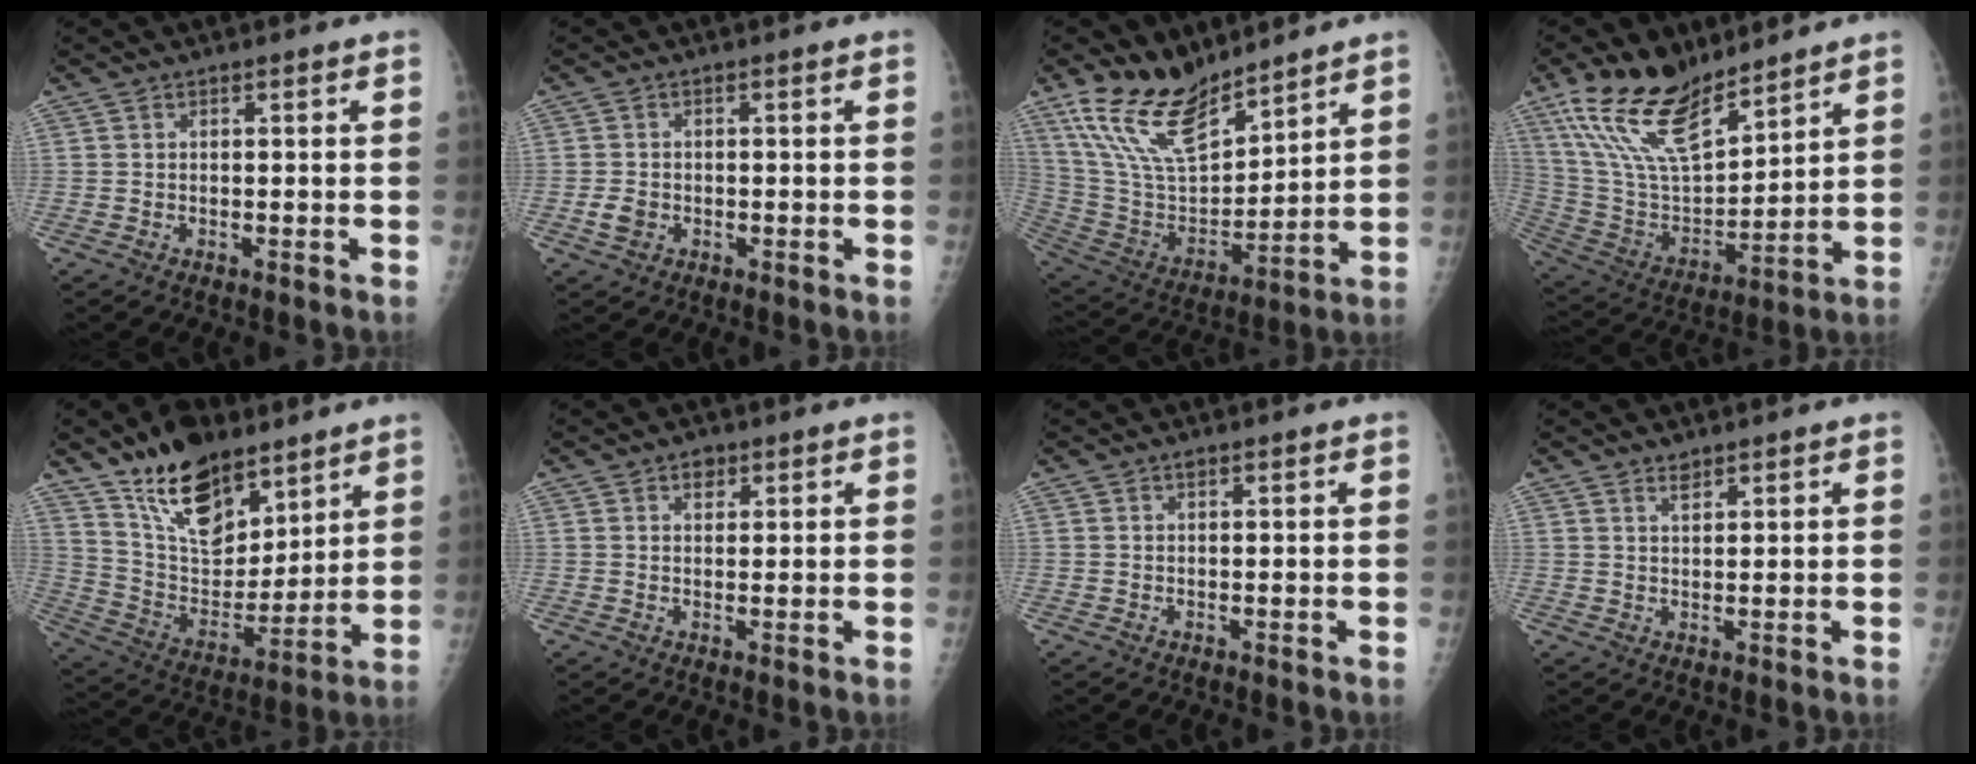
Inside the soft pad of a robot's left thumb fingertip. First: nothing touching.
{"total": 2.7, "force": [-0.7, 2.2, 1.4], "torque": [-0.020, 0.002, -0.010]}
{"total": 17.0, "force": [13.2, 6.7, 8.5], "torque": [-0.131, -0.068, 0.263]}
{"total": 19.0, "force": [13.6, 7.3, 11.0], "torque": [-0.179, -0.061, 0.269]}
{"total": 19.3, "force": [13.2, 9.6, 10.3], "torque": [-0.123, -0.074, 0.238]}
{"total": 2.3, "force": [1.3, 1.7, 1.0], "torque": [-0.001, -0.005, 0.016]}
{"total": 0.7, "force": [0.4, 0.4, 0.4], "torque": [-0.005, -0.001, 0.004]}
{"total": 2.0, "force": [1.6, 1.0, 0.8], "torque": [-0.006, -0.012, 0.027]}